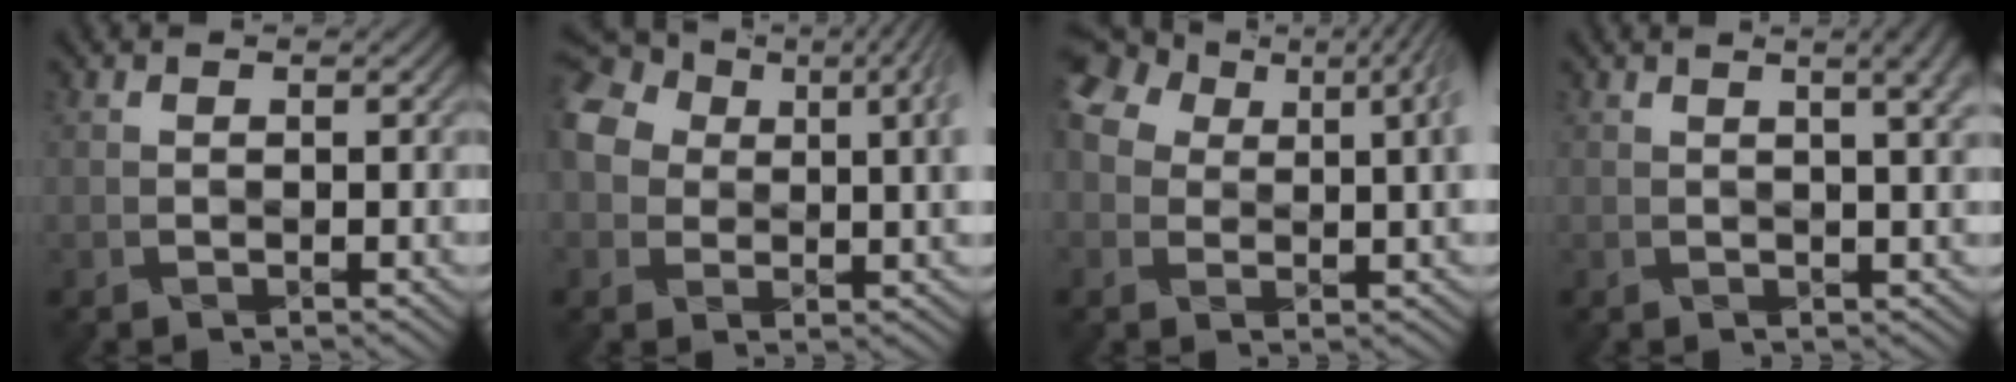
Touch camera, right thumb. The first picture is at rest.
{"total": 12.3, "force": [2.5, 8.7, 8.4], "torque": [-0.169, -0.010, 0.057]}
{"total": 11.1, "force": [2.9, 7.3, 7.8], "torque": [-0.154, 0.003, 0.062]}
{"total": 7.0, "force": [2.8, 2.1, 6.1], "torque": [-0.053, 0.024, 0.021]}